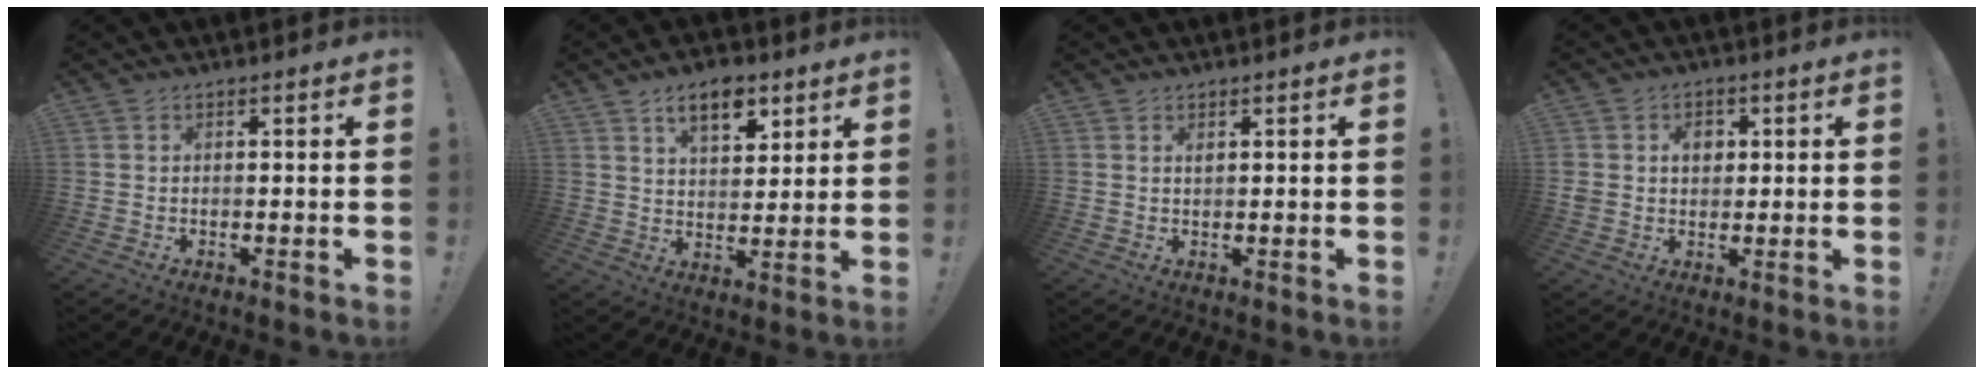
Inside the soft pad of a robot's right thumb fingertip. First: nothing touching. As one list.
[{"total": 9.8, "force": [5.8, 5.0, 6.0], "torque": [-0.084, -0.027, 0.102]}, {"total": 0.7, "force": [0.5, 0.2, 0.5], "torque": [-0.001, -0.004, 0.007]}, {"total": 5.1, "force": [1.2, 4.4, 2.3], "torque": [-0.027, -0.001, 0.017]}]